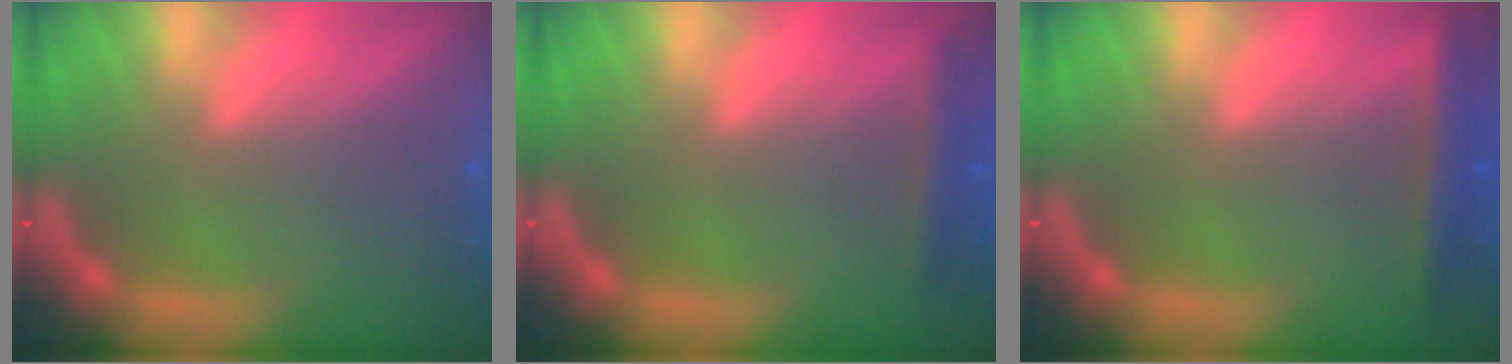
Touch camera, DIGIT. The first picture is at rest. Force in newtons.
{"total": 1.9}
{"total": 2.9}